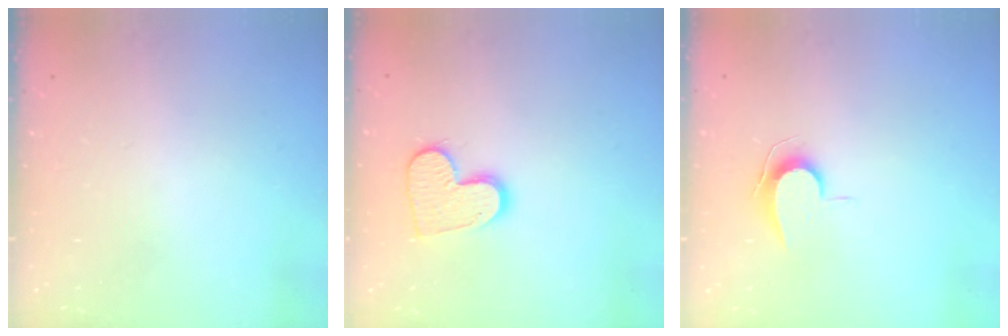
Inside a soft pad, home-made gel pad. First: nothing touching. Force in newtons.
{"total": 12.0, "press": 11.9, "slide": 0.8}
{"total": 6.9, "press": 6.8, "slide": 0.7}